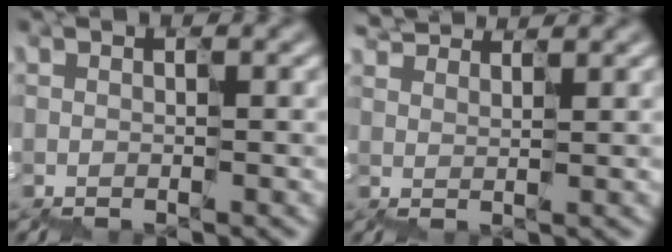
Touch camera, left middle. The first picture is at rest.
{"total": 3.1, "force": [3.0, 0.0, -0.4], "torque": [-0.006, 0.013, 0.051]}